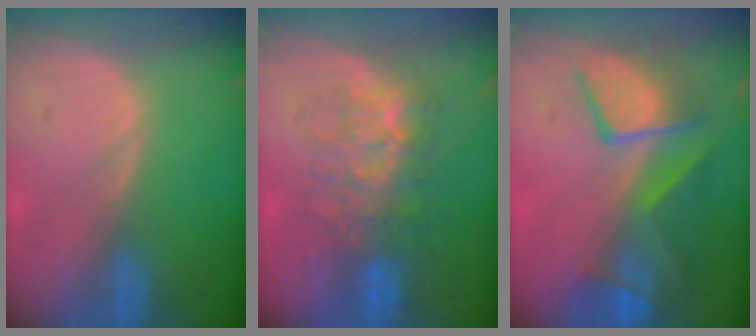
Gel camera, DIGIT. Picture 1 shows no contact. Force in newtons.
{"total": 7.8, "press": 7.7, "slide": 1.5}
{"total": 9.1, "press": 8.5, "slide": 3.2}